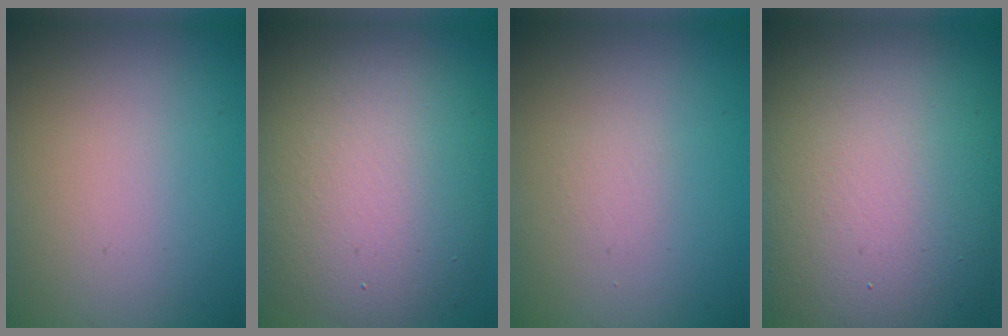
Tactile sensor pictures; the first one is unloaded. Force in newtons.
{"total": 11.2, "press": 11.2, "slide": 0.4}
{"total": 0.0}
{"total": 15.6, "press": 15.5, "slide": 1.5}